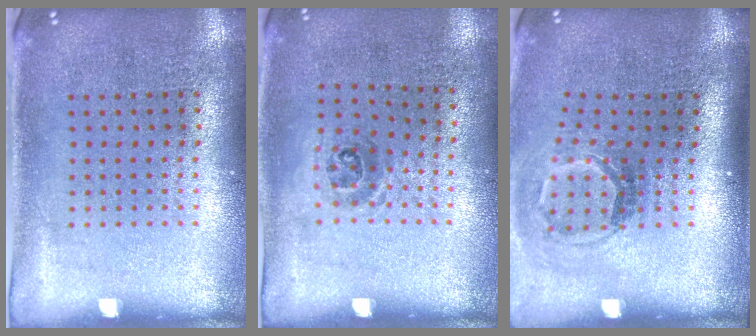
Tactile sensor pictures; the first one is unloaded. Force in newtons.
{"total": 0.9, "press": 0.7, "slide": 0.7}
{"total": 1.7, "press": 1.2, "slide": 1.3}